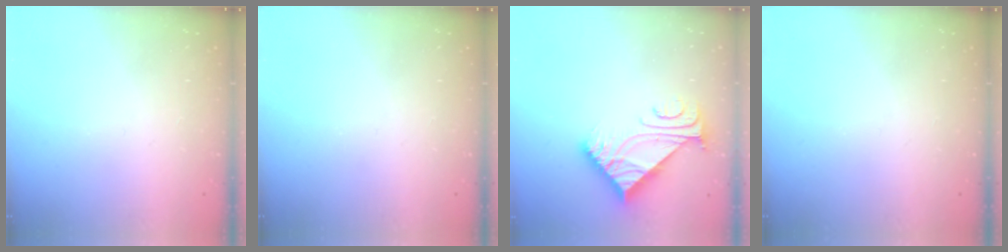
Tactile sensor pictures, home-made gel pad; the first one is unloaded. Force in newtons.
{"total": 0.0}
{"total": 6.1, "press": 6.1, "slide": 0.7}
{"total": 0.0}